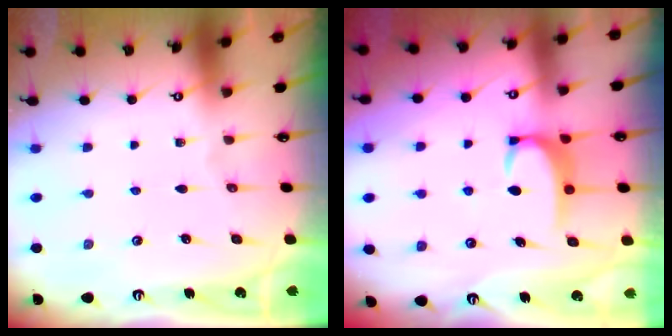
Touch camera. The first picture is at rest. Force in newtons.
{"total": 3.4, "press": 3.4, "slide": 0.4}